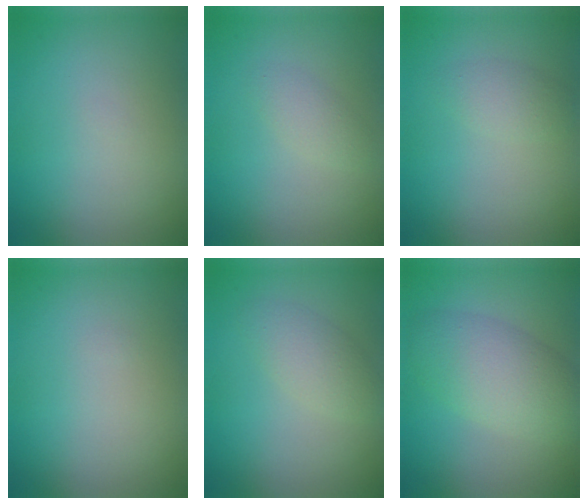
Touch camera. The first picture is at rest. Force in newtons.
{"total": 1.5, "press": 1.5, "slide": 0.0}
{"total": 1.6, "press": 1.6, "slide": 0.1}
{"total": 0.0}
{"total": 2.4, "press": 2.4, "slide": 0.1}
{"total": 5.5, "press": 5.5, "slide": 0.1}